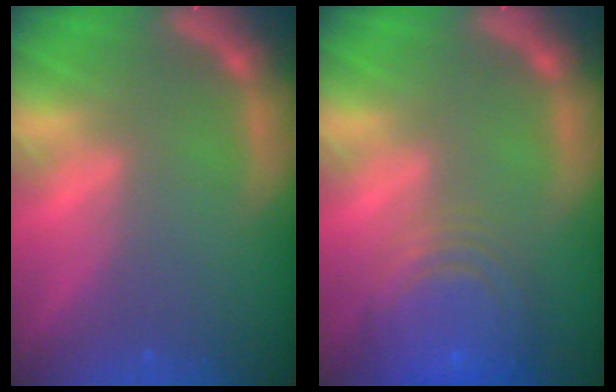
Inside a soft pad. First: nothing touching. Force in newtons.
{"total": 9.5}